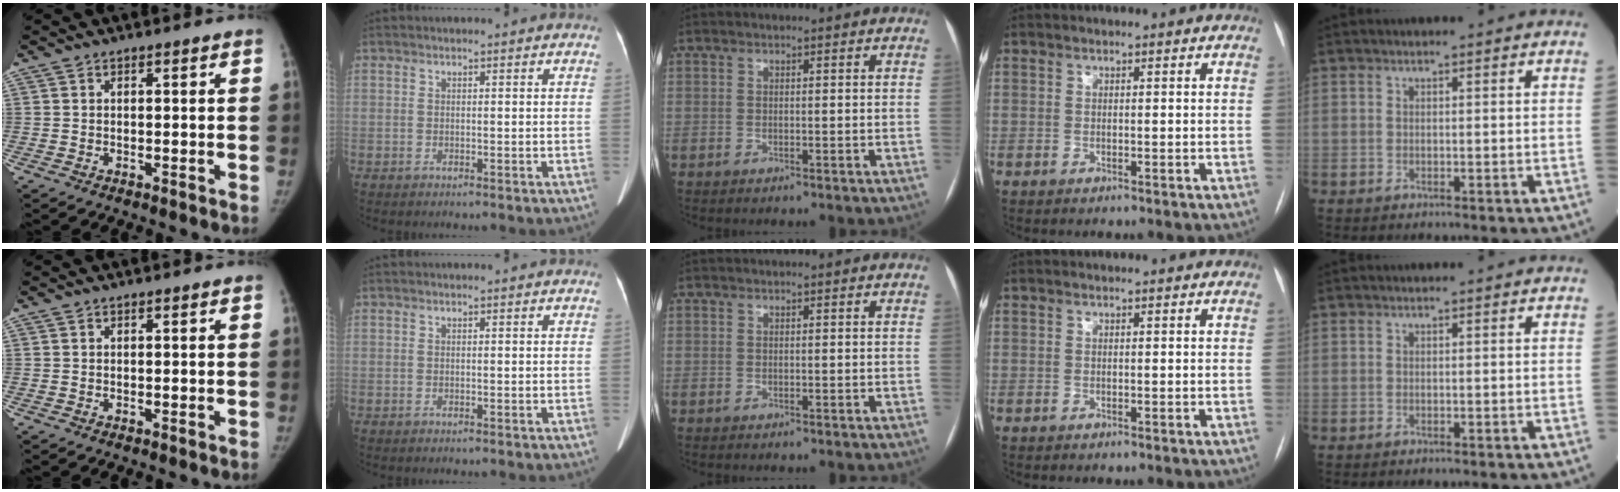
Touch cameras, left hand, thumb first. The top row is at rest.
{}